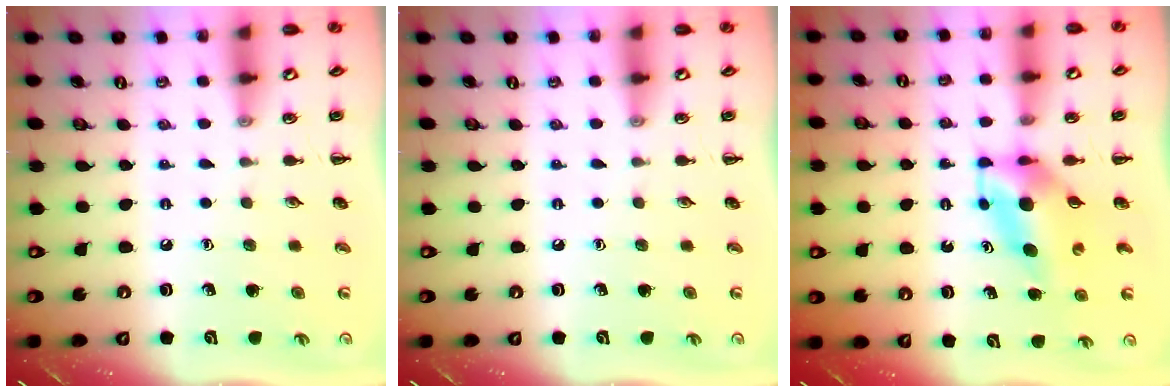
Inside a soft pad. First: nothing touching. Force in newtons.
{"total": 0.0}
{"total": 5.3, "press": 5.2, "slide": 1.1}